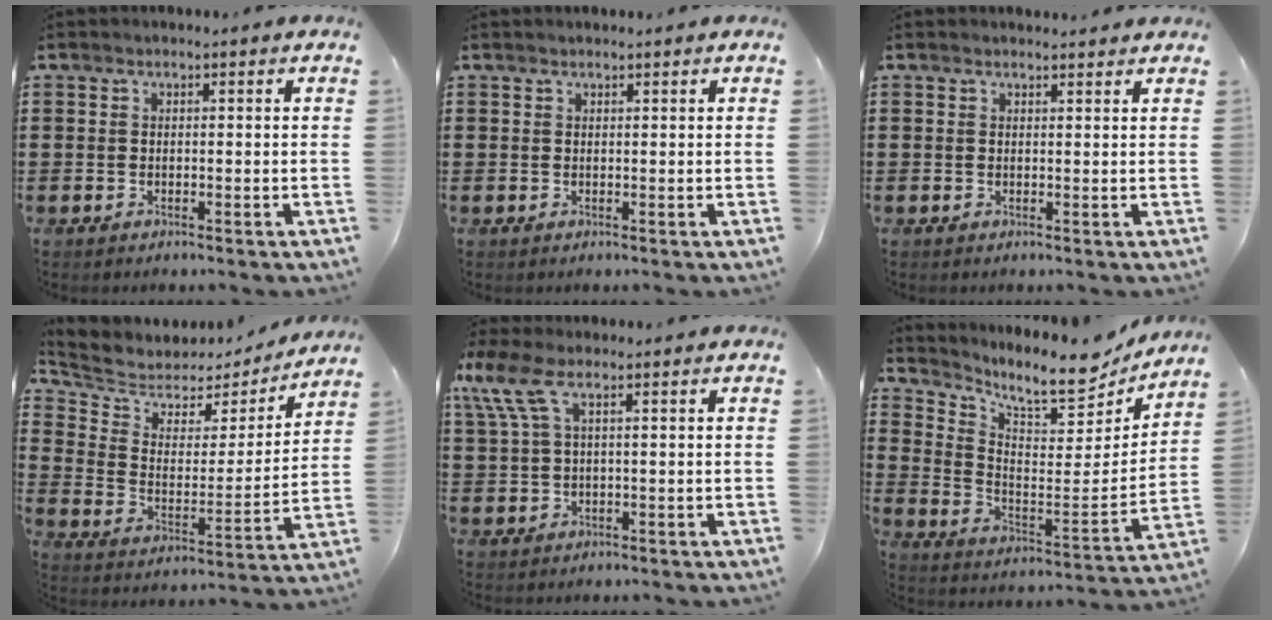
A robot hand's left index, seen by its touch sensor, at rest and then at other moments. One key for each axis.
{"total": 0.6, "fx": 0.6, "fy": 0.1, "fz": 0.0, "tx": -0.003, "ty": 0.000, "tz": 0.012}
{"total": 1.1, "fx": 1.0, "fy": 0.4, "fz": -0.1, "tx": -0.003, "ty": 0.000, "tz": 0.021}
{"total": 4.7, "fx": 4.1, "fy": 2.4, "fz": 0.1, "tx": -0.041, "ty": -0.034, "tz": 0.064}
{"total": 5.4, "fx": 2.1, "fy": 1.9, "fz": 4.6, "tx": -0.119, "ty": -0.001, "tz": 0.032}
{"total": 8.1, "fx": 7.1, "fy": 1.6, "fz": 3.6, "tx": -0.091, "ty": -0.061, "tz": 0.114}